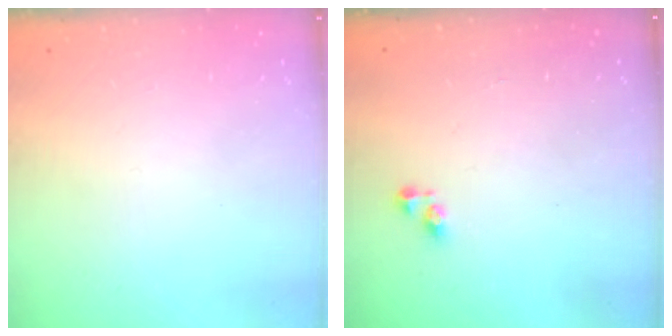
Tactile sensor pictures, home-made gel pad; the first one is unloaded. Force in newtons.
{"total": 3.4, "press": 3.4, "slide": 0.1}